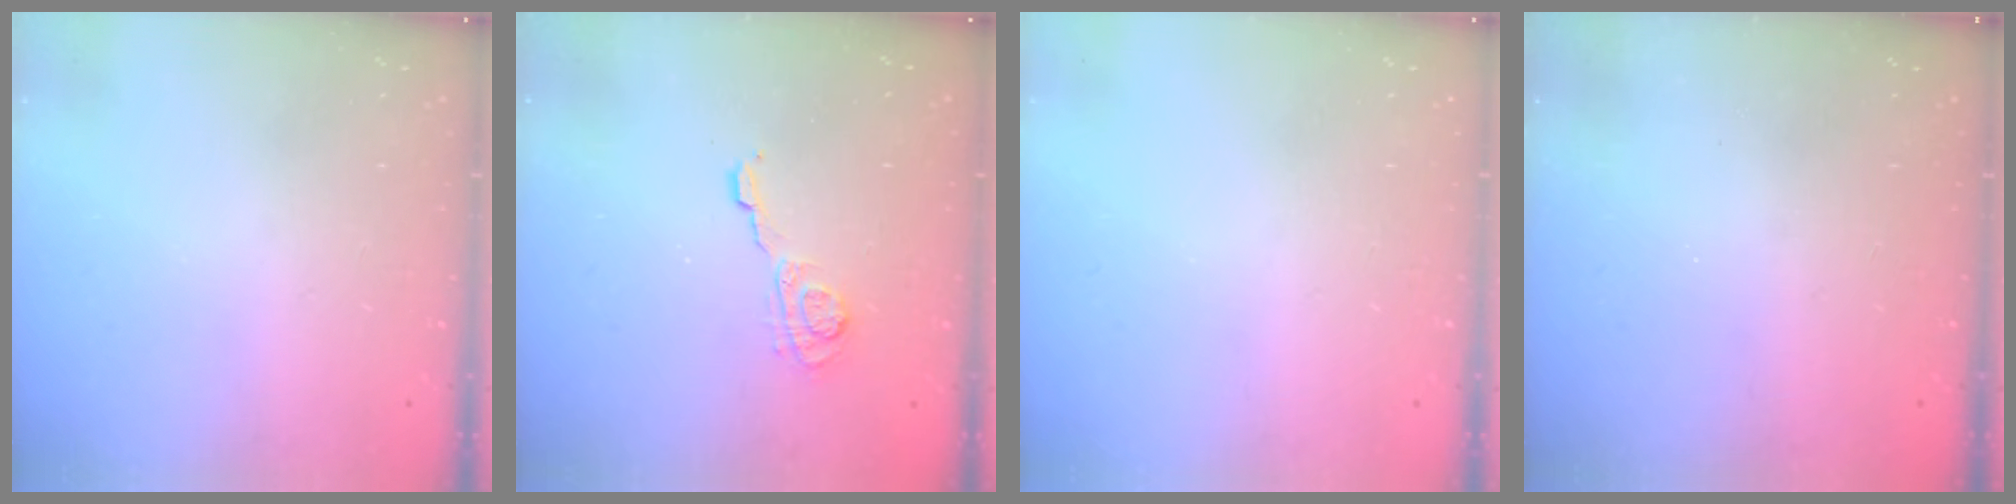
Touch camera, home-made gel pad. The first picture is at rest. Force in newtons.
{"total": 5.3, "press": 5.2, "slide": 0.8}
{"total": 0.0}
{"total": 2.3, "press": 2.2, "slide": 0.8}